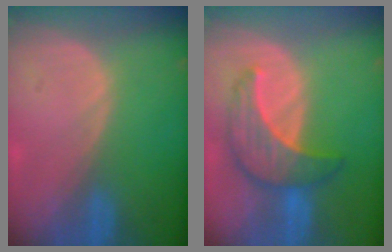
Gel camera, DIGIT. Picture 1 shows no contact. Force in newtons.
{"total": 7.4, "press": 7.4, "slide": 0.2}